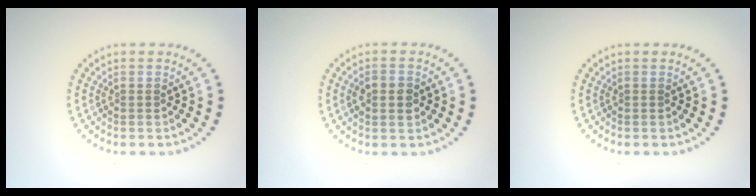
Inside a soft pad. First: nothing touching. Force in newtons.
{"total": 2.8, "press": 2.8, "slide": 0.2}
{"total": 0.0}